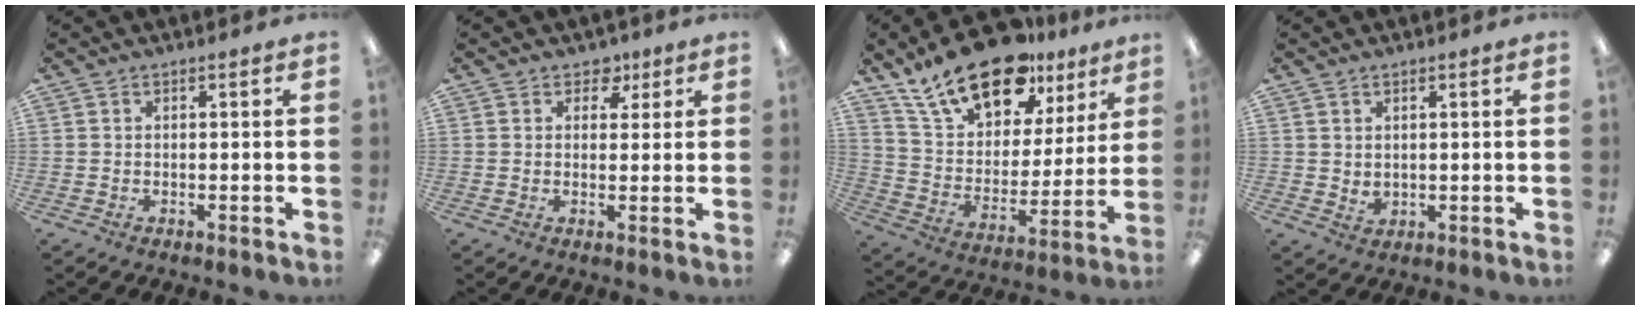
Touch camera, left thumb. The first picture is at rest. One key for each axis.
{"total": 4.0, "fx": 2.3, "fy": 3.0, "fz": 1.3, "tx": -0.009, "ty": -0.006, "tz": 0.039}
{"total": 20.4, "fx": 14.8, "fy": 9.8, "fz": 9.9, "tx": -0.179, "ty": -0.086, "tz": 0.264}
{"total": 2.3, "fx": 1.5, "fy": 1.6, "fz": 0.7, "tx": -0.009, "ty": -0.005, "tz": 0.026}